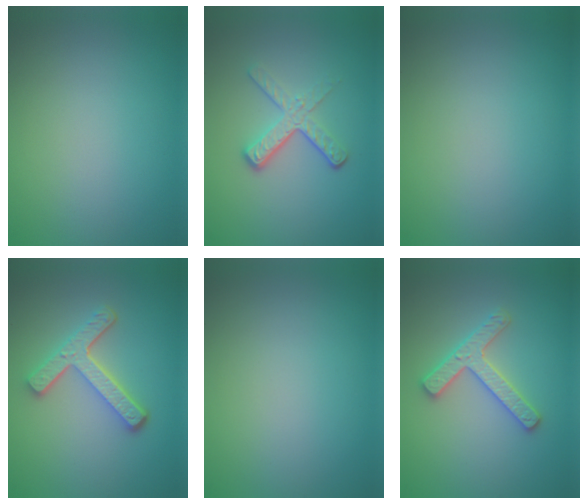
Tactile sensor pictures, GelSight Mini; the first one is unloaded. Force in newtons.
{"total": 3.7, "press": 2.3, "slide": 3.0}
{"total": 0.0}
{"total": 4.7, "press": 3.6, "slide": 3.1}
{"total": 0.0}
{"total": 2.8, "press": 2.8, "slide": 0.6}